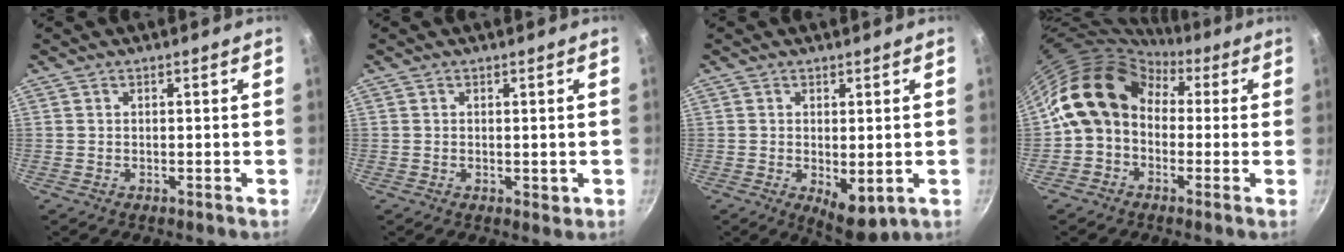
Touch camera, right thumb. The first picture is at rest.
{"total": 1.4, "force": [-0.1, 0.7, 1.2], "torque": [-0.015, -0.003, -0.001]}
{"total": 6.3, "force": [-1.0, 2.8, 5.6], "torque": [-0.073, -0.015, -0.003]}
{"total": 13.1, "force": [1.3, 10.5, 7.8], "torque": [-0.104, 0.035, -0.003]}